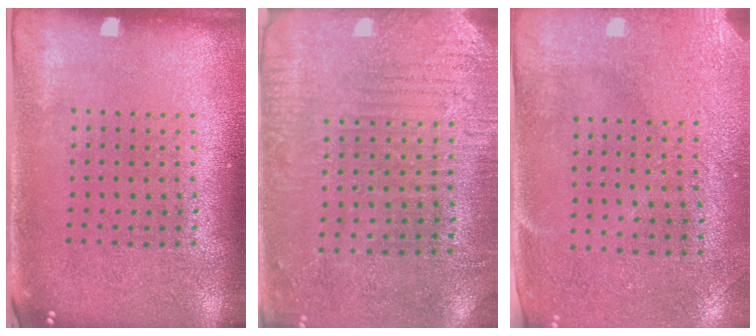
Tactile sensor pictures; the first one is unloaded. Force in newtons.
{"total": 3.0, "press": 2.8, "slide": 1.1}
{"total": 2.9, "press": 2.4, "slide": 1.6}